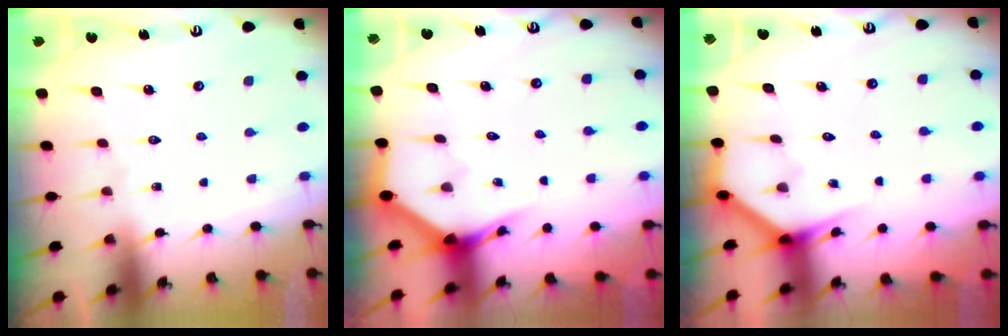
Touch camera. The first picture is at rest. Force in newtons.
{"total": 3.7, "press": 3.7, "slide": 0.3}
{"total": 3.7, "press": 3.7, "slide": 0.3}